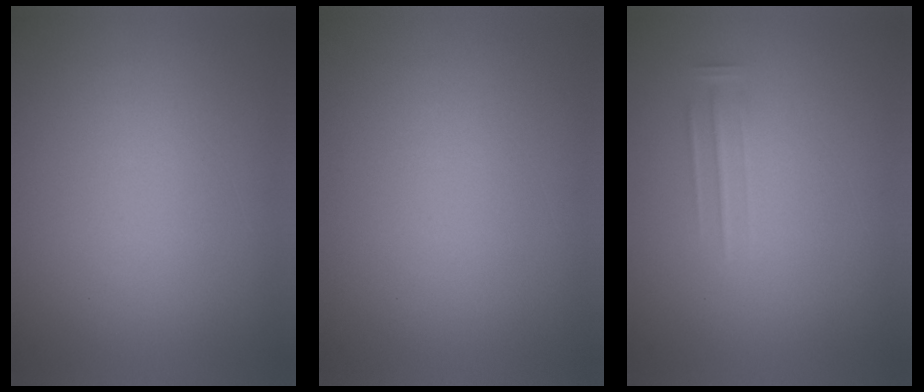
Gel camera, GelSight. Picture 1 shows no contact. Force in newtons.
{"total": 0.0}
{"total": 1.7}